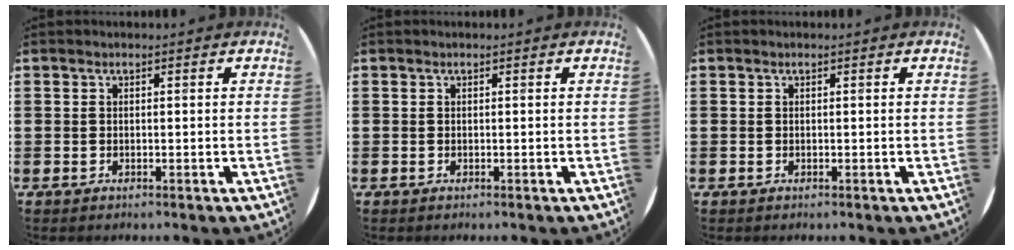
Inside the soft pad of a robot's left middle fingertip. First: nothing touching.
{"total": 0.0}
{"total": 0.0}